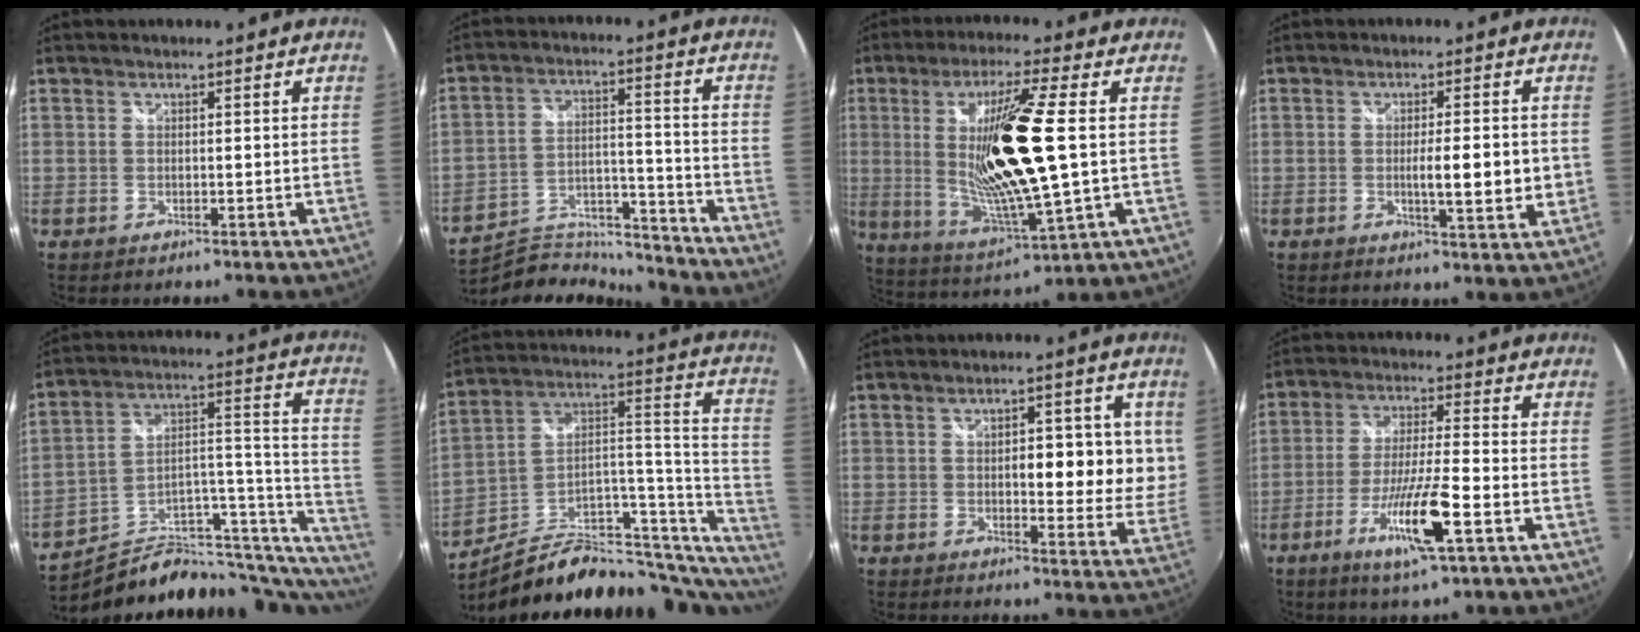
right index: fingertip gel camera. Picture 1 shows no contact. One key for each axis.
{"total": 15.1, "fx": -14.6, "fy": 2.8, "fz": 2.6, "tx": -0.055, "ty": 0.021, "tz": -0.237}
{"total": 18.0, "fx": 1.6, "fy": 1.5, "fz": 17.9, "tx": -0.331, "ty": -0.021, "tz": 0.045}
{"total": 7.1, "fx": -0.4, "fy": 1.0, "fz": 7.0, "tx": -0.112, "ty": -0.012, "tz": -0.004}
{"total": 22.4, "fx": -16.6, "fy": 11.1, "fz": 10.2, "tx": -0.104, "ty": 0.063, "tz": -0.249}
{"total": 26.2, "fx": -19.5, "fy": 11.2, "fz": 13.3, "tx": -0.148, "ty": 0.056, "tz": -0.289}
{"total": 11.9, "fx": 2.6, "fy": 5.2, "fz": 10.4, "tx": -0.134, "ty": 0.000, "tz": 0.039}
{"total": 11.6, "fx": -5.2, "fy": 0.7, "fz": 10.4, "tx": -0.204, "ty": -0.018, "tz": -0.096}